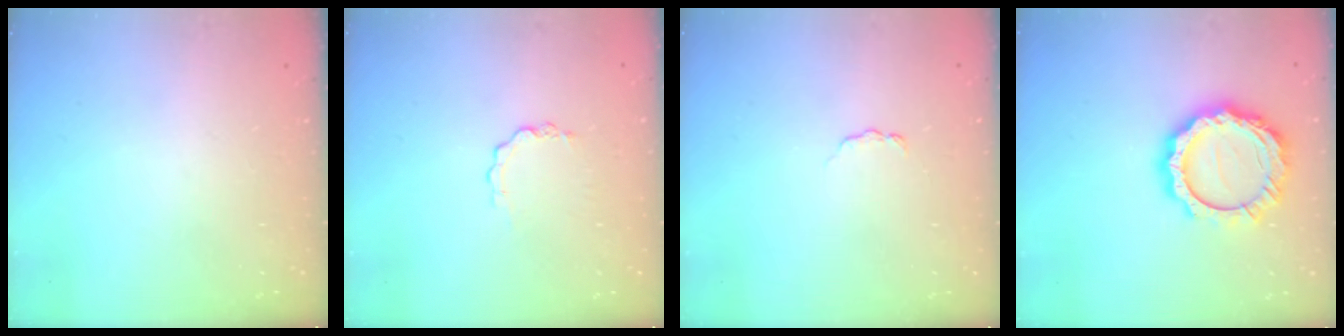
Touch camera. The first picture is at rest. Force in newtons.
{"total": 2.9, "press": 2.9, "slide": 0.2}
{"total": 3.7, "press": 3.6, "slide": 0.4}
{"total": 15.5, "press": 15.4, "slide": 1.4}